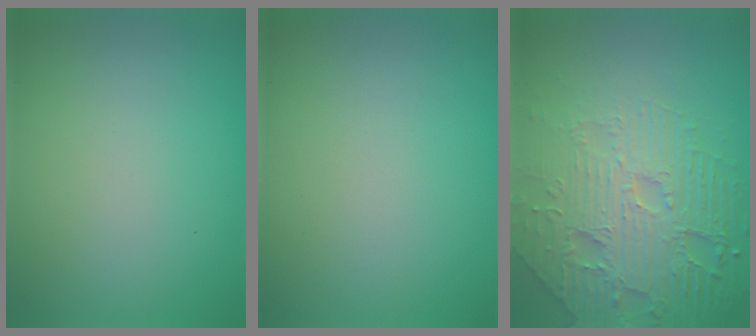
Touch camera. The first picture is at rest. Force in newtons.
{"total": 0.0}
{"total": 8.5, "press": 6.0, "slide": 6.0}